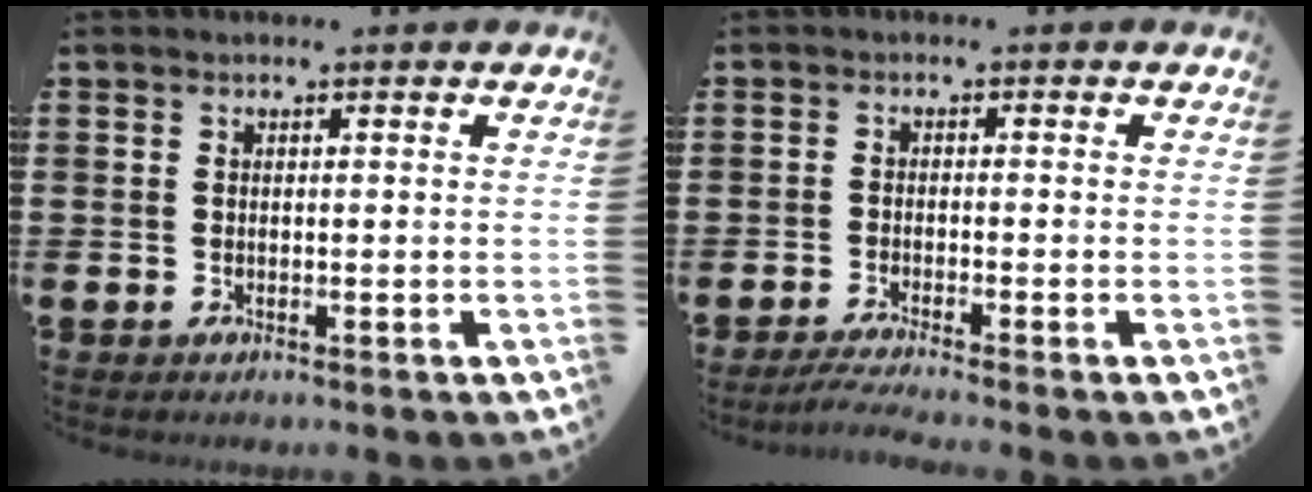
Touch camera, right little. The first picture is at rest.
{"total": 2.0, "force": [-1.5, 0.0, 1.3], "torque": [-0.020, 0.001, -0.028]}